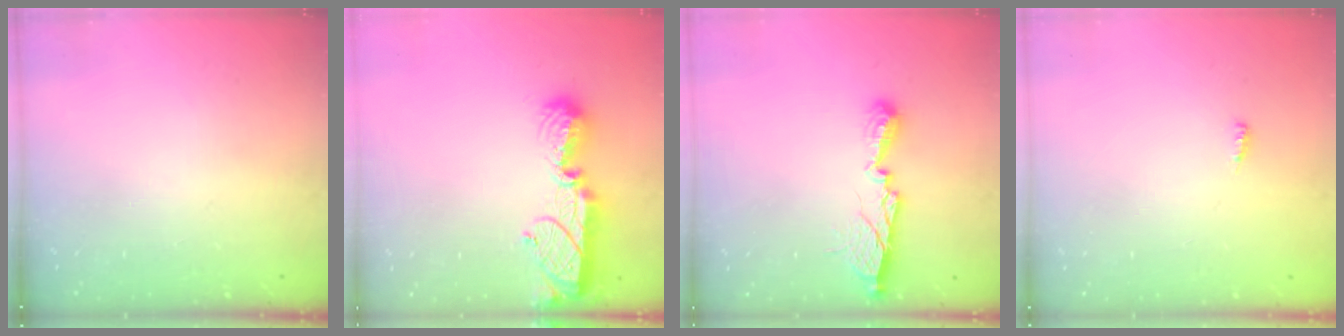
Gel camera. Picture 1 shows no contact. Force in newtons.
{"total": 12.7, "press": 12.7, "slide": 1.0}
{"total": 11.0, "press": 11.0, "slide": 0.4}
{"total": 4.3, "press": 4.1, "slide": 1.3}